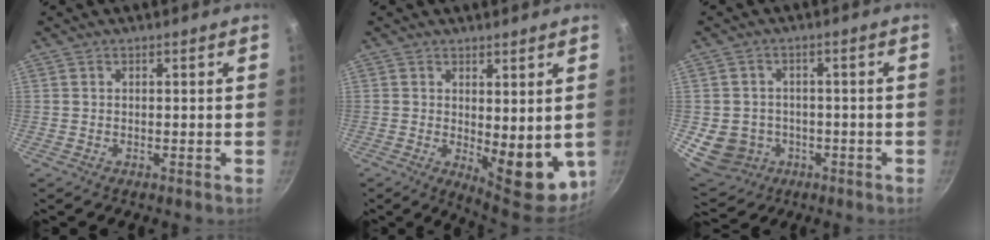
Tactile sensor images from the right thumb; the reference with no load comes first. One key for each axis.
{"total": 11.2, "fx": -0.2, "fy": 5.1, "fz": 10.0, "tx": -0.101, "ty": -0.015, "tz": 0.013}
{"total": 9.4, "fx": -2.2, "fy": 8.3, "fz": 3.7, "tx": -0.052, "ty": 0.018, "tz": -0.018}